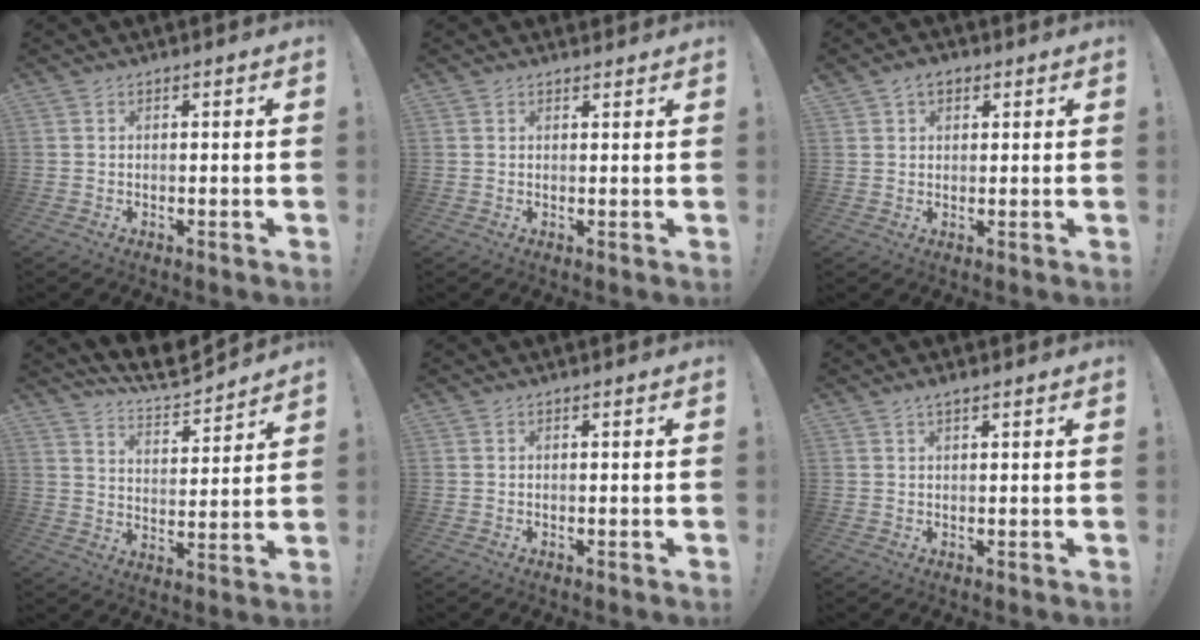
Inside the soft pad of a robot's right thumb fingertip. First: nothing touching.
{"total": 1.3, "force": [1.1, 0.7, 0.1], "torque": [0.010, -0.007, 0.019]}
{"total": 3.8, "force": [2.0, 2.8, 1.7], "torque": [-0.025, -0.003, 0.035]}
{"total": 9.6, "force": [8.9, 1.6, 3.2], "torque": [-0.069, -0.075, 0.158]}
{"total": 0.0}
{"total": 1.5, "force": [1.1, 0.1, 0.9], "torque": [-0.015, -0.002, 0.019]}